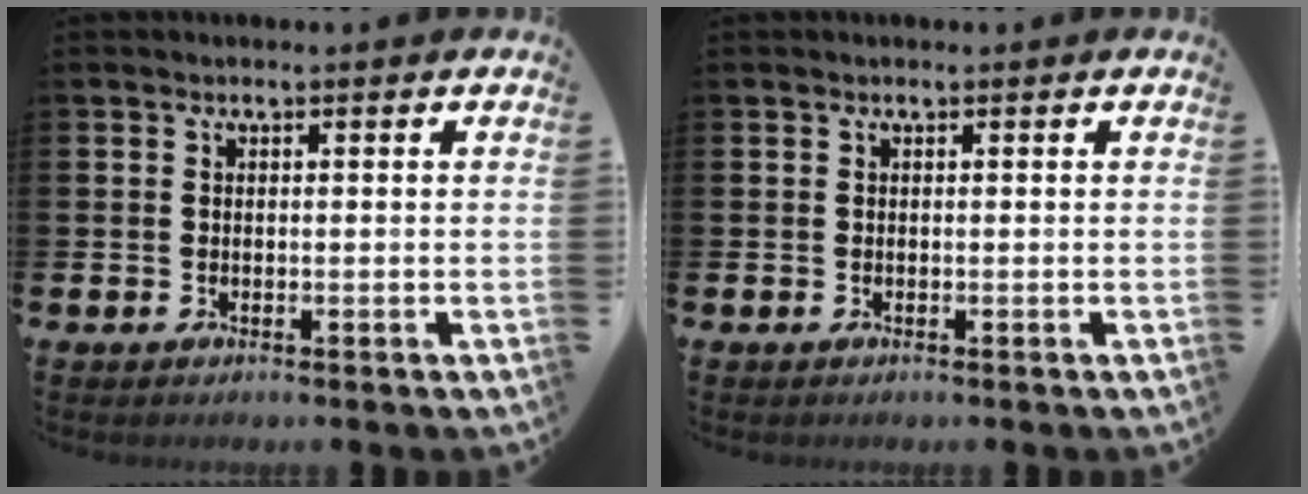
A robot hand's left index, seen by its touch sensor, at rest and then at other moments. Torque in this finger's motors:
{"motor_torque": [0.00, 0.00, 0.00, 0.00]}